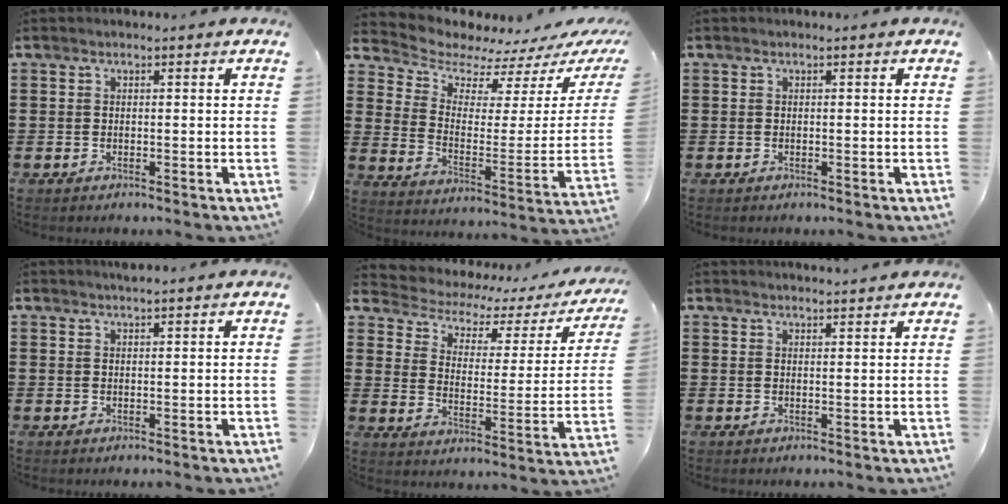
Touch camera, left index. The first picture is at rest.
{"total": 6.4, "force": [6.0, 2.3, 0.5], "torque": [-0.045, -0.055, 0.104]}
{"total": 0.0}
{"total": 1.0, "force": [0.9, -0.1, 0.4], "torque": [-0.007, -0.002, 0.018]}
{"total": 2.9, "force": [2.0, 1.6, 1.5], "torque": [-0.047, -0.018, 0.021]}
{"total": 1.6, "force": [1.6, -0.1, 0.1], "torque": [-0.005, 0.001, 0.032]}